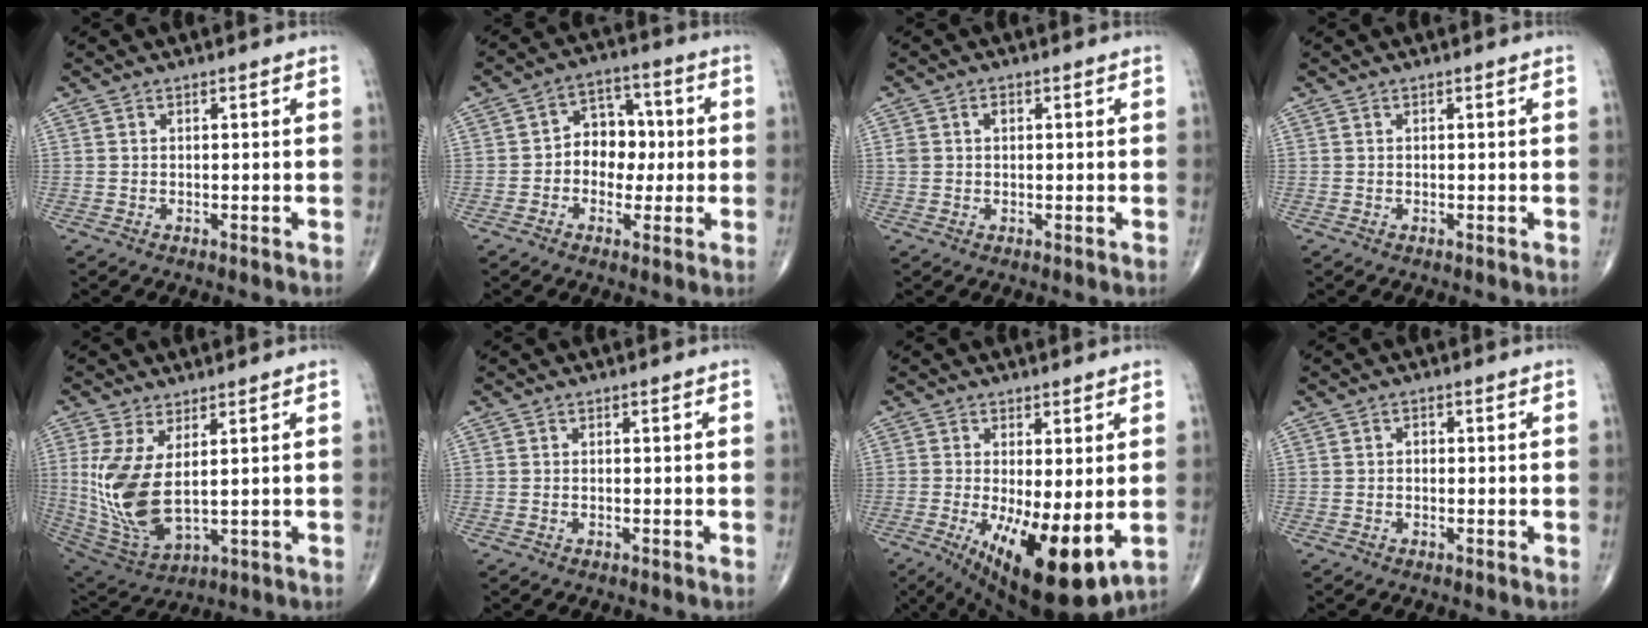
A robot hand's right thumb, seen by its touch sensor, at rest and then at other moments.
{"total": 8.4, "force": [-0.4, 6.6, 5.2], "torque": [-0.034, 0.027, -0.018]}
{"total": 2.1, "force": [0.6, 1.6, 1.3], "torque": [-0.021, 0.007, 0.013]}
{"total": 0.0}
{"total": 13.5, "force": [1.8, 6.2, 11.8], "torque": [-0.256, -0.023, 0.057]}
{"total": 0.0}
{"total": 15.0, "force": [-3.3, 5.2, 13.7], "torque": [-0.217, -0.031, -0.034]}
{"total": 0.8, "force": [-0.1, 0.7, 0.5], "torque": [-0.001, 0.004, -0.006]}